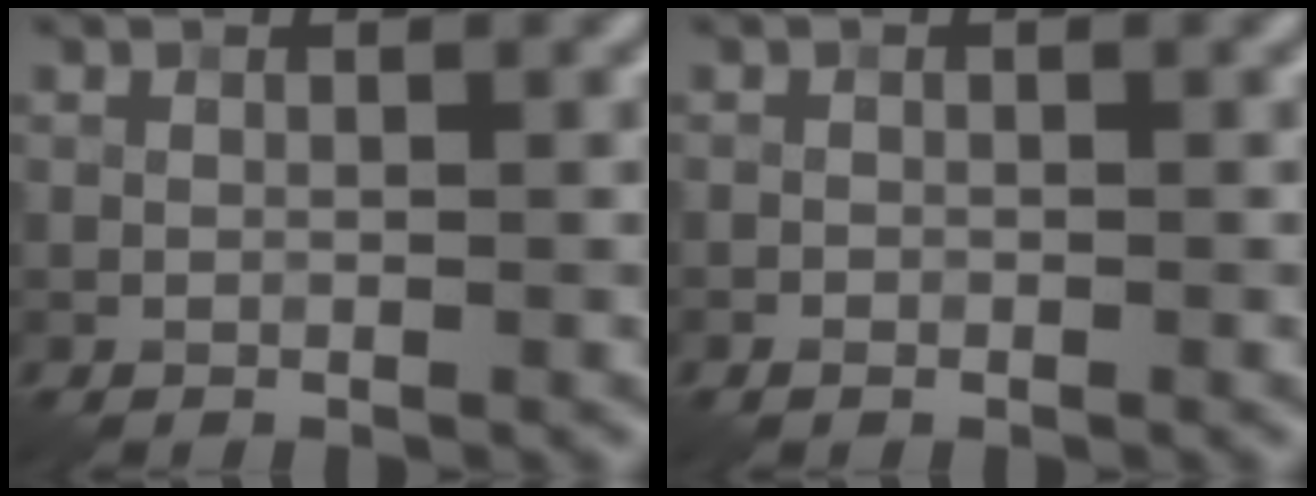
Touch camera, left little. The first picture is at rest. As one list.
[{"total": 0.6, "force": [-0.4, 0.4, 0.3], "torque": [-0.003, 0.000, -0.008]}]